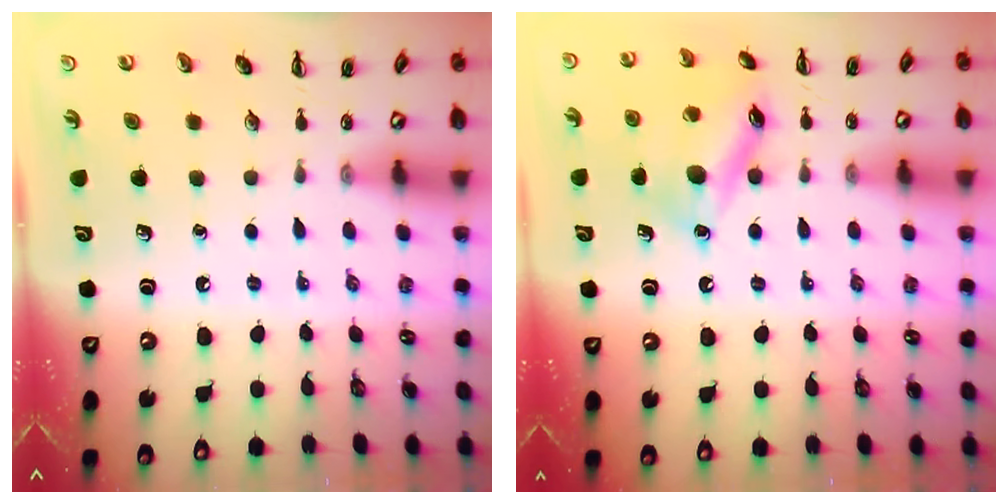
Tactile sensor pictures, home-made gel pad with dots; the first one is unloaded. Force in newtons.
{"total": 14.4, "press": 14.3, "slide": 1.2}